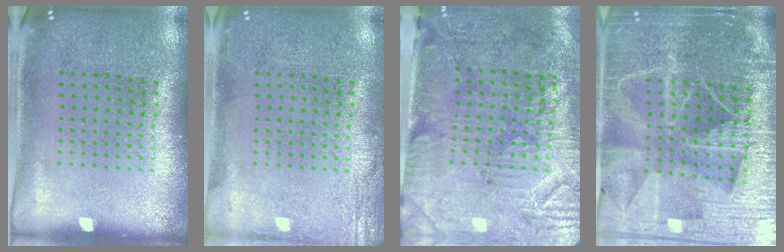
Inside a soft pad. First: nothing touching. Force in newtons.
{"total": 2.2, "press": 2.2, "slide": 0.4}
{"total": 3.1, "press": 2.7, "slide": 1.4}
{"total": 5.4, "press": 4.8, "slide": 2.4}